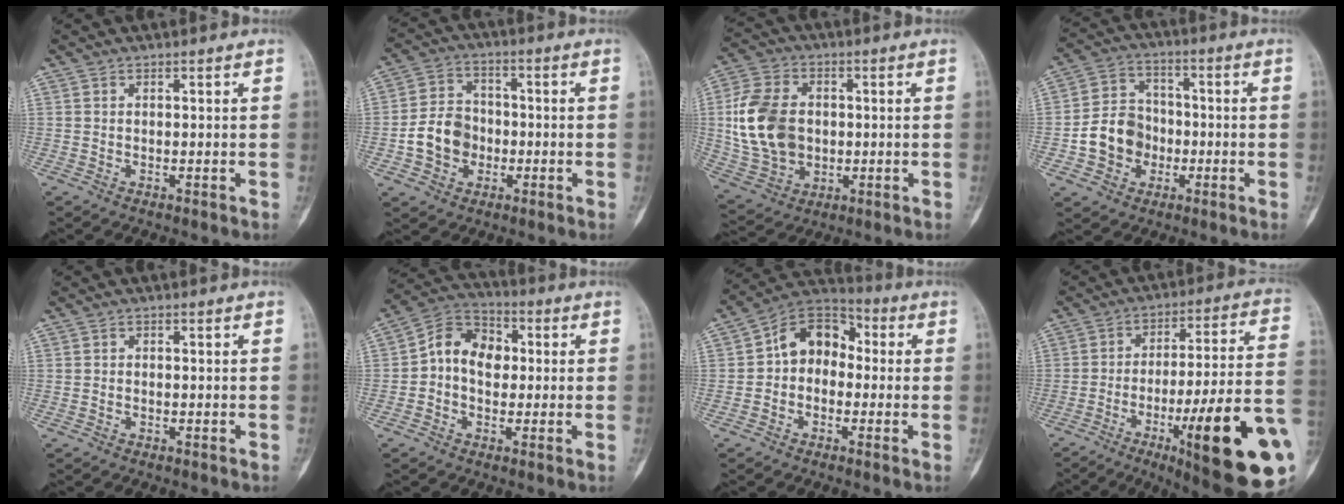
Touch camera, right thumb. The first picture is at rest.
{"total": 9.2, "force": [-2.2, 7.6, 4.7], "torque": [-0.058, 0.026, -0.044]}
{"total": 15.5, "force": [0.6, 11.5, 10.4], "torque": [-0.191, 0.006, 0.019]}
{"total": 10.3, "force": [-2.5, 8.9, 4.7], "torque": [-0.051, 0.030, -0.048]}
{"total": 0.0}
{"total": 10.4, "force": [0.3, 7.9, 6.8], "torque": [-0.085, 0.032, -0.009]}
{"total": 10.8, "force": [0.1, 8.4, 6.8], "torque": [-0.067, 0.040, -0.019]}
{"total": 25.6, "force": [-8.6, 4.4, 23.7], "torque": [-0.285, 0.016, -0.118]}